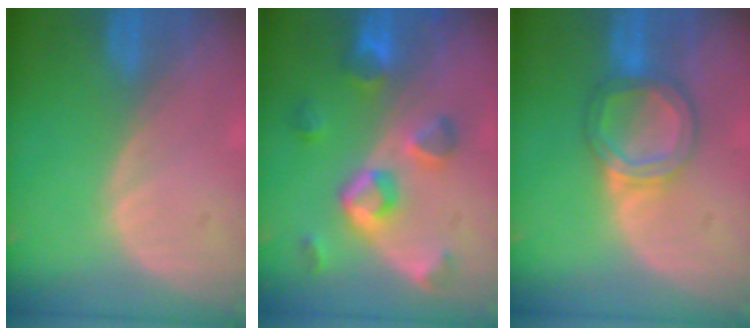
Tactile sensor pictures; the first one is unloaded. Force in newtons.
{"total": 7.3, "press": 7.3, "slide": 0.8}
{"total": 6.0, "press": 5.4, "slide": 2.5}